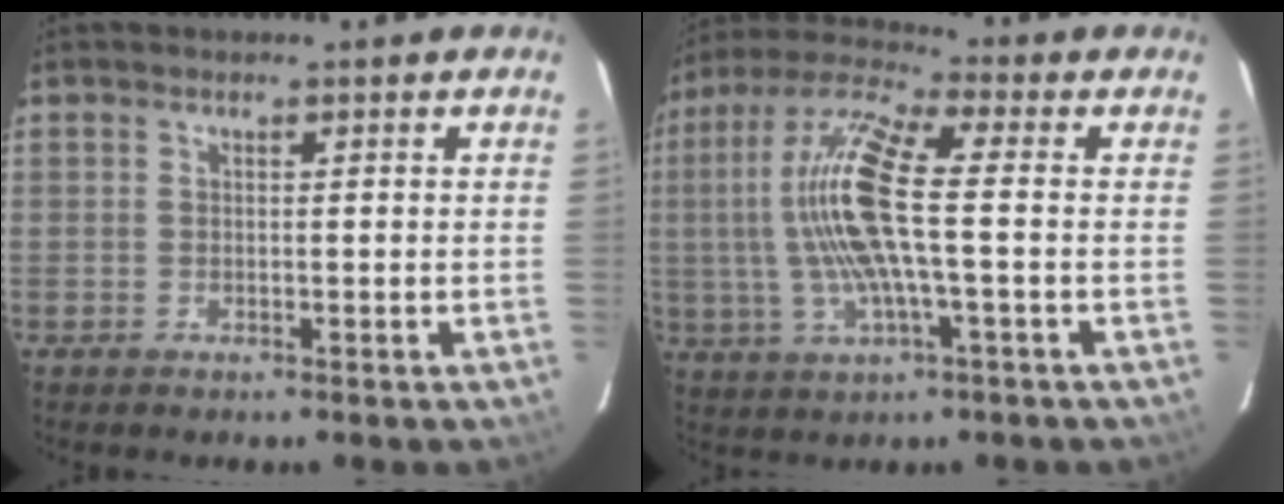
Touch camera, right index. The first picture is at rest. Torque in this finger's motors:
{"motor_torque": [2.14, 0.00, 1.06, 0.21]}